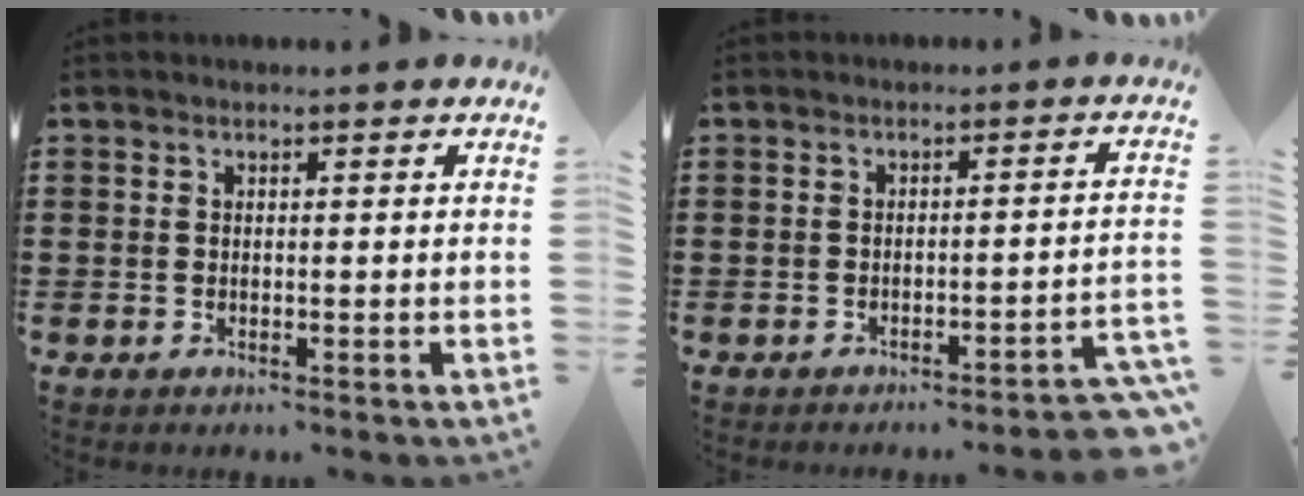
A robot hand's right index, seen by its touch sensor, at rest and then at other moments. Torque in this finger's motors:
{"motor_torque": [1.54, -0.59, -0.03, -0.06]}